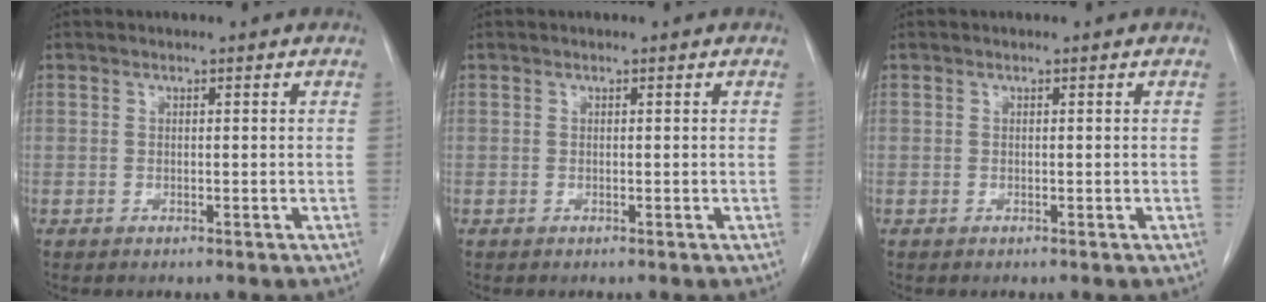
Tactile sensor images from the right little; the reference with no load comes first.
{"total": 0.0}
{"total": 0.0}